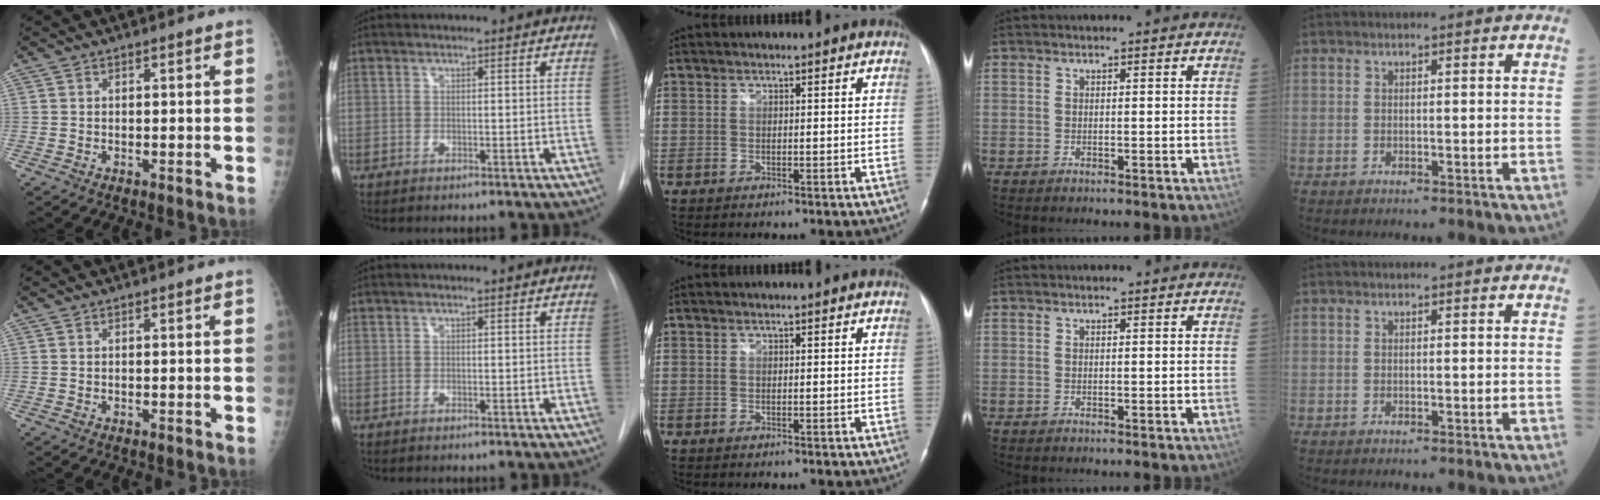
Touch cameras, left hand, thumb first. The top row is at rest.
{}